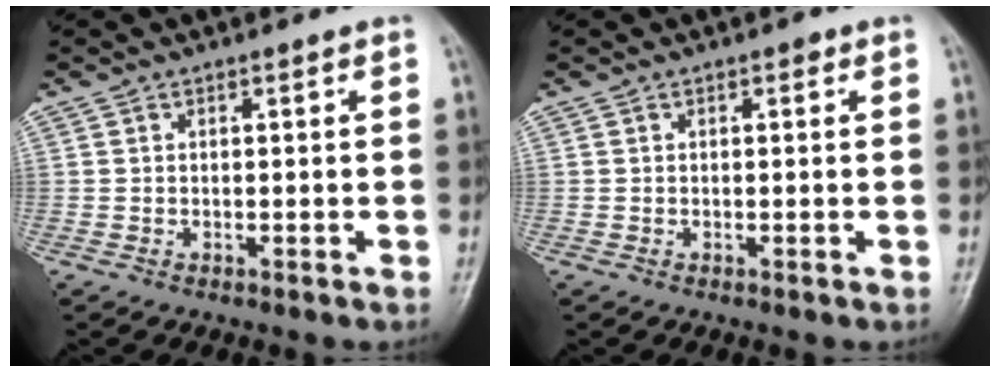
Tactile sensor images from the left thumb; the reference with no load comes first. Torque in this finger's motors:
{"motor_torque": [0.26, -0.05, 0.03, -0.24, 0.01]}